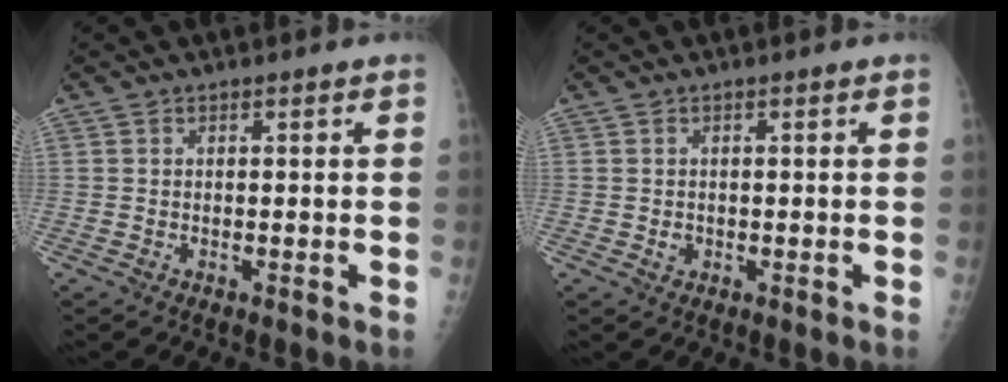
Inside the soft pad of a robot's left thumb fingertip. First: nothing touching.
{"total": 1.3, "force": [-0.2, 1.2, 0.5], "torque": [-0.004, 0.002, 0.001]}